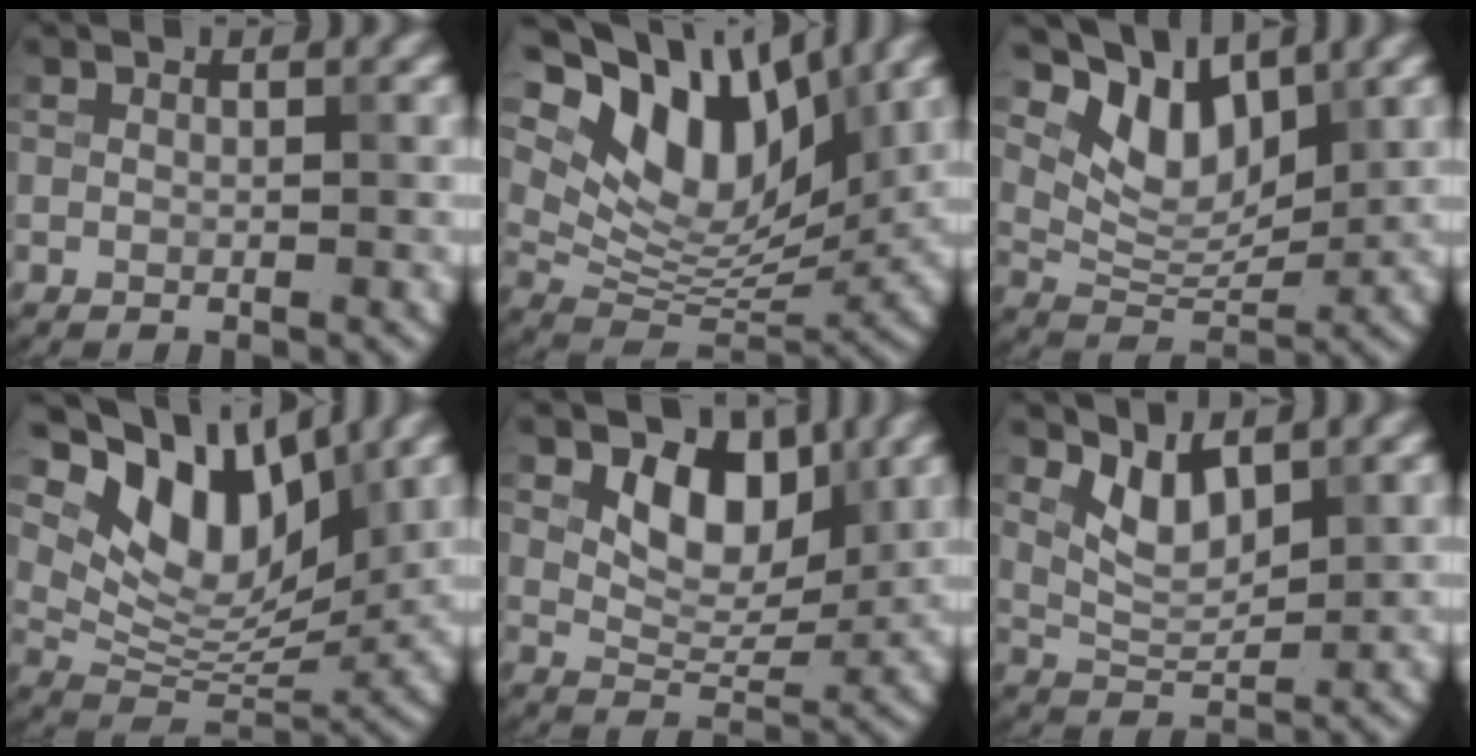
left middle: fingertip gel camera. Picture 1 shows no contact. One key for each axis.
{"total": 11.7, "fx": 6.1, "fy": 6.2, "fz": 7.9, "tx": -0.141, "ty": 0.005, "tz": 0.111}
{"total": 6.4, "fx": 4.3, "fy": 3.2, "fz": 3.5, "tx": -0.069, "ty": -0.006, "tz": 0.074}
{"total": 9.8, "fx": 5.3, "fy": 5.2, "fz": 6.3, "tx": -0.111, "ty": -0.002, "tz": 0.094}
{"total": 5.6, "fx": 2.3, "fy": 3.4, "fz": 3.7, "tx": -0.058, "ty": -0.008, "tz": 0.032}
{"total": 3.3, "fx": 1.9, "fy": 1.4, "fz": 2.3, "tx": -0.047, "ty": -0.007, "tz": 0.043}